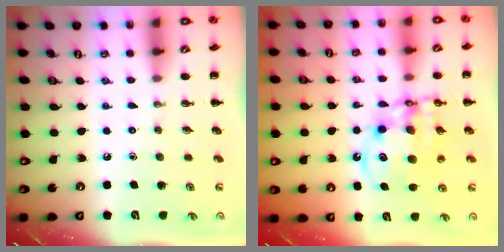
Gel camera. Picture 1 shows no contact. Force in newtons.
{"total": 13.3, "press": 12.7, "slide": 3.9}